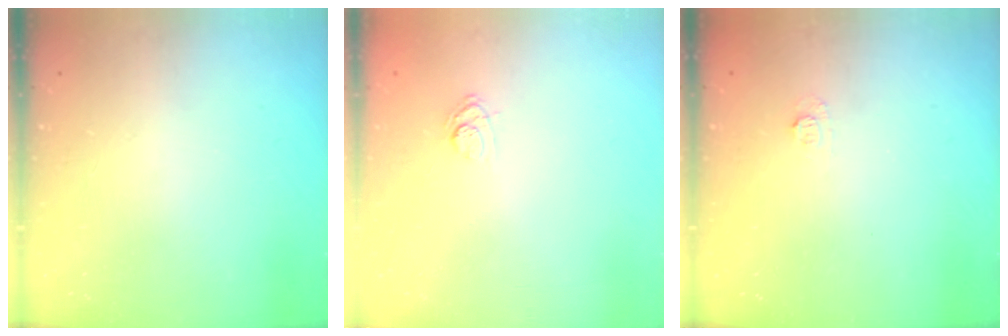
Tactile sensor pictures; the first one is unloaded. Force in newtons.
{"total": 6.2, "press": 6.0, "slide": 1.6}
{"total": 2.7, "press": 2.5, "slide": 0.9}